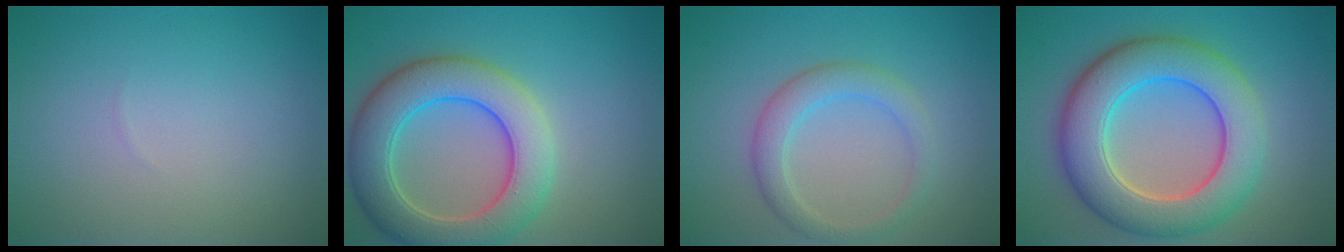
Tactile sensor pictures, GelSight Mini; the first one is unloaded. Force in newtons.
{"total": 7.9, "press": 7.9, "slide": 0.2}
{"total": 2.9, "press": 2.9, "slide": 0.2}
{"total": 9.1, "press": 9.1, "slide": 0.4}